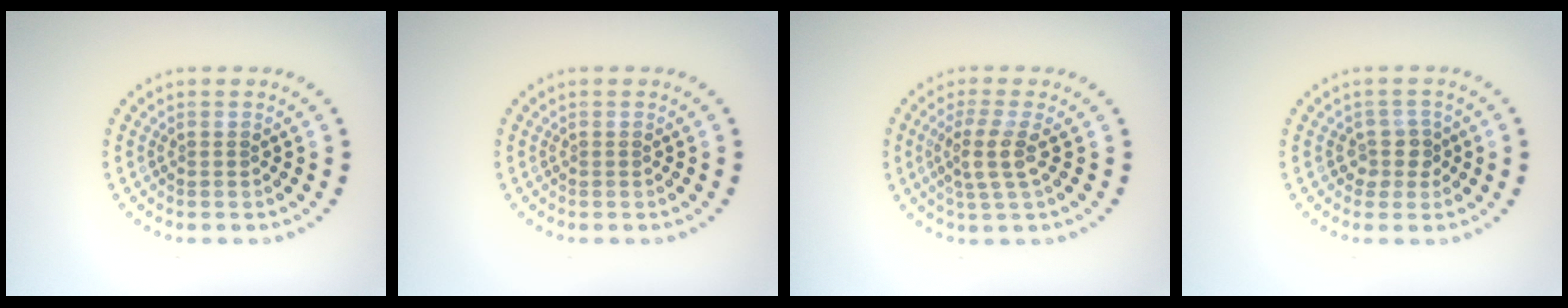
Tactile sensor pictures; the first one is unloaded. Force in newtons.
{"total": 0.0}
{"total": 2.9, "press": 2.3, "slide": 1.8}
{"total": 2.1, "press": 1.6, "slide": 1.3}